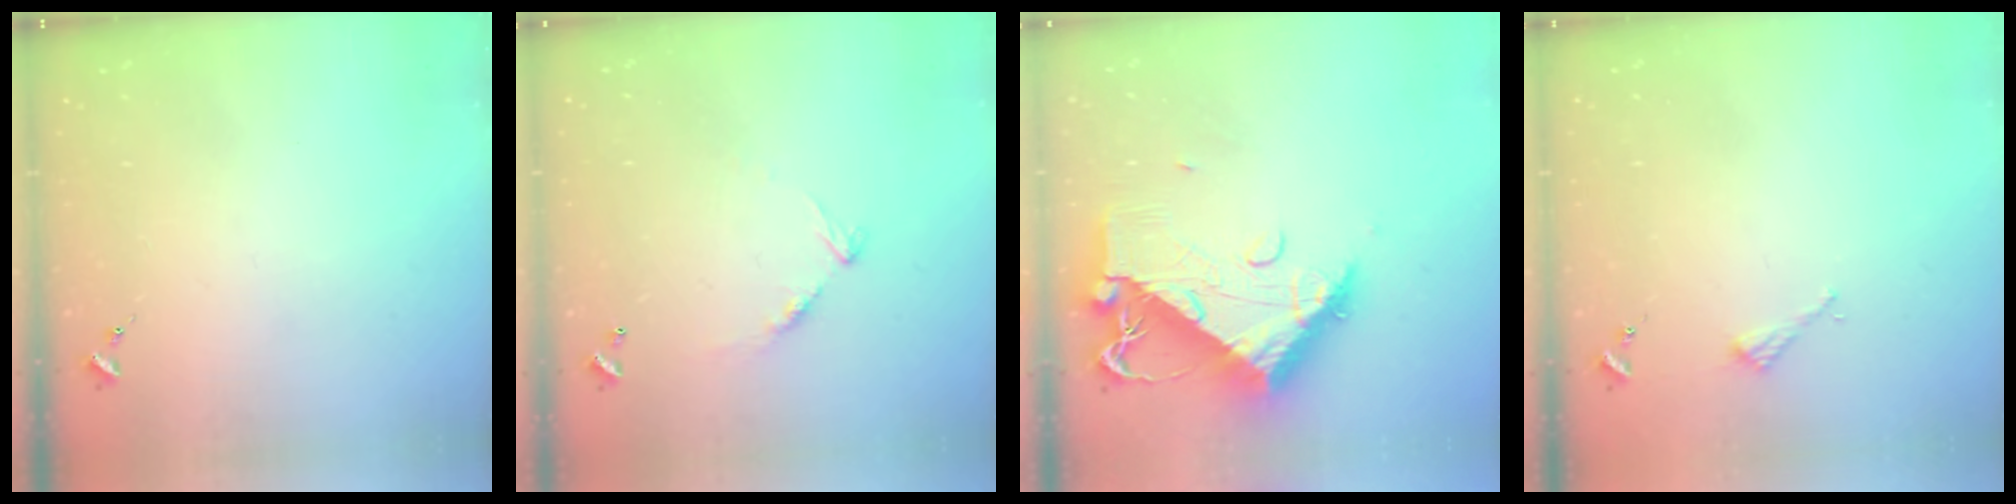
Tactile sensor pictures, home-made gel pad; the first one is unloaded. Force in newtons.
{"total": 8.8, "press": 8.8, "slide": 0.7}
{"total": 14.6, "press": 14.5, "slide": 1.5}
{"total": 2.2, "press": 2.2, "slide": 0.2}